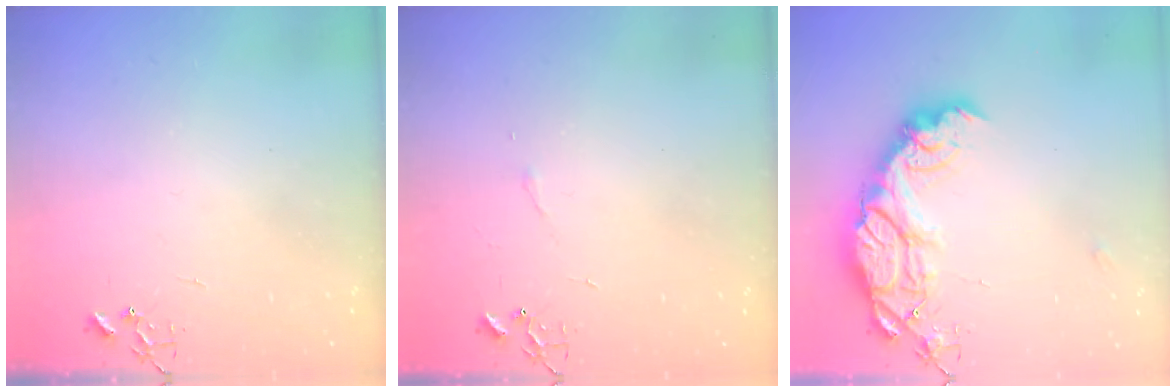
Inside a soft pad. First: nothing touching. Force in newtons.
{"total": 3.3, "press": 3.2, "slide": 0.6}
{"total": 19.2, "press": 19.1, "slide": 1.5}